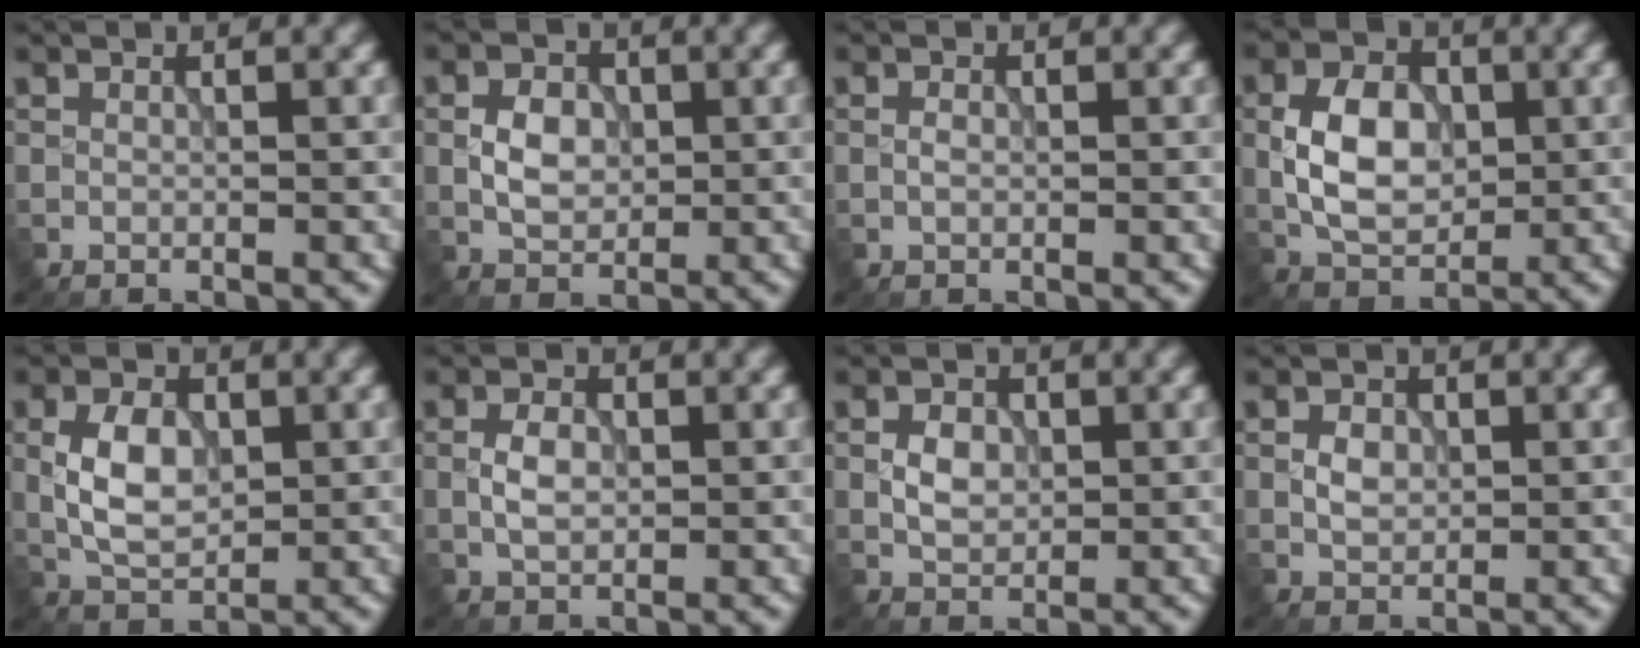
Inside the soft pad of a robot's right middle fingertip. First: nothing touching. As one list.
[{"total": 3.3, "force": [0.0, 2.4, 2.3], "torque": [-0.044, 0.001, -0.003]}, {"total": 0.8, "force": [-0.1, 0.5, 0.6], "torque": [-0.013, 0.001, -0.004]}, {"total": 6.1, "force": [0.0, 4.1, 4.5], "torque": [-0.084, 0.002, -0.002]}, {"total": 4.7, "force": [0.2, 3.0, 3.7], "torque": [-0.073, 0.002, 0.004]}, {"total": 2.6, "force": [-0.1, 1.6, 2.0], "torque": [-0.040, 0.003, -0.004]}, {"total": 2.5, "force": [0.1, 1.9, 1.7], "torque": [-0.031, 0.001, 0.000]}, {"total": 2.0, "force": [0.1, 1.4, 1.3], "torque": [-0.024, 0.000, 0.001]}]